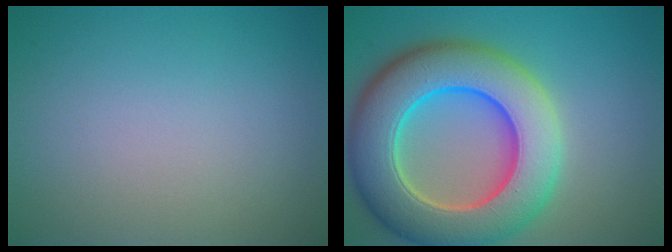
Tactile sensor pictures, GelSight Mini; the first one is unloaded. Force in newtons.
{"total": 12.3, "press": 12.2, "slide": 1.1}